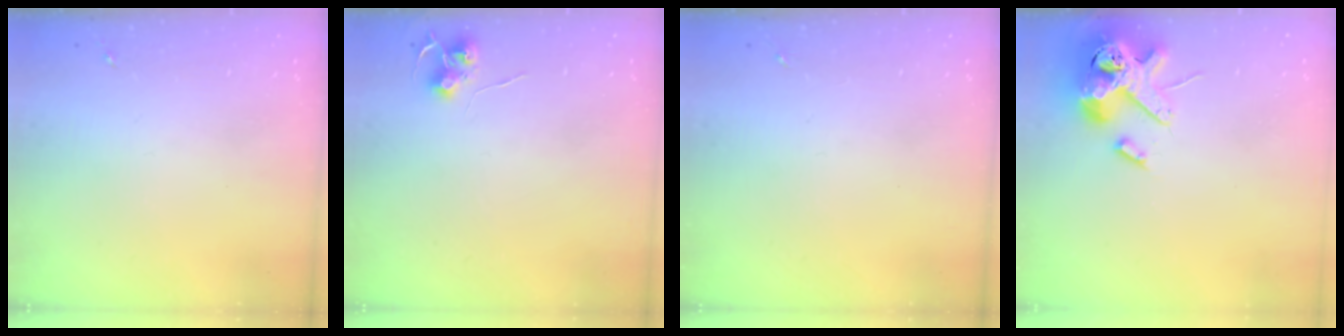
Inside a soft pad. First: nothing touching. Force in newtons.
{"total": 6.4, "press": 6.3, "slide": 0.6}
{"total": 0.0}
{"total": 15.3, "press": 15.1, "slide": 2.6}